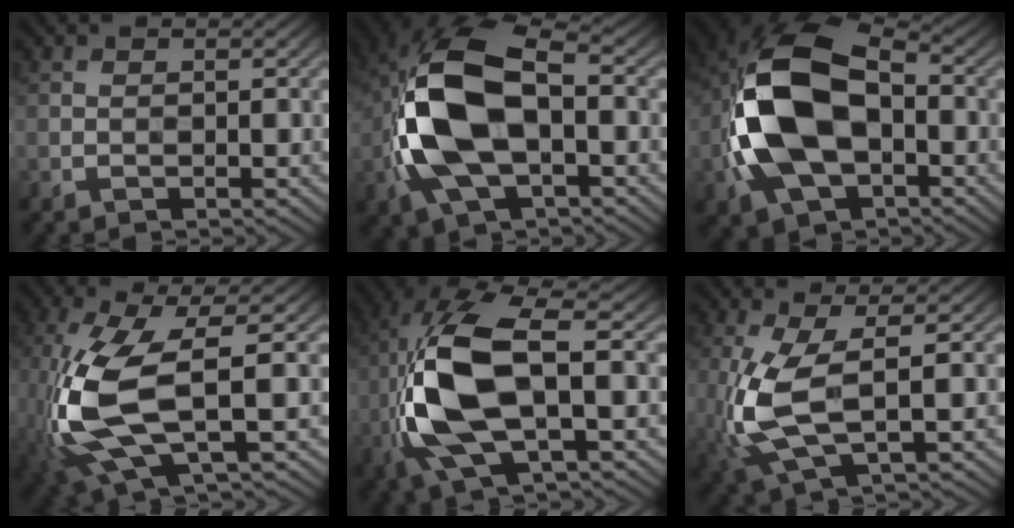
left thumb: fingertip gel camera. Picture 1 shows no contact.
{"total": 15.1, "force": [-2.1, 8.3, 12.5], "torque": [-0.283, 0.003, -0.048]}
{"total": 16.1, "force": [-2.4, 10.2, 12.2], "torque": [-0.267, -0.007, -0.053]}
{"total": 12.6, "force": [-2.0, 4.3, 11.6], "torque": [-0.286, -0.020, -0.038]}
{"total": 13.9, "force": [-1.6, 5.6, 12.7], "torque": [-0.294, 0.002, -0.034]}
{"total": 9.0, "force": [-0.7, 3.3, 8.3], "torque": [-0.204, -0.006, -0.013]}